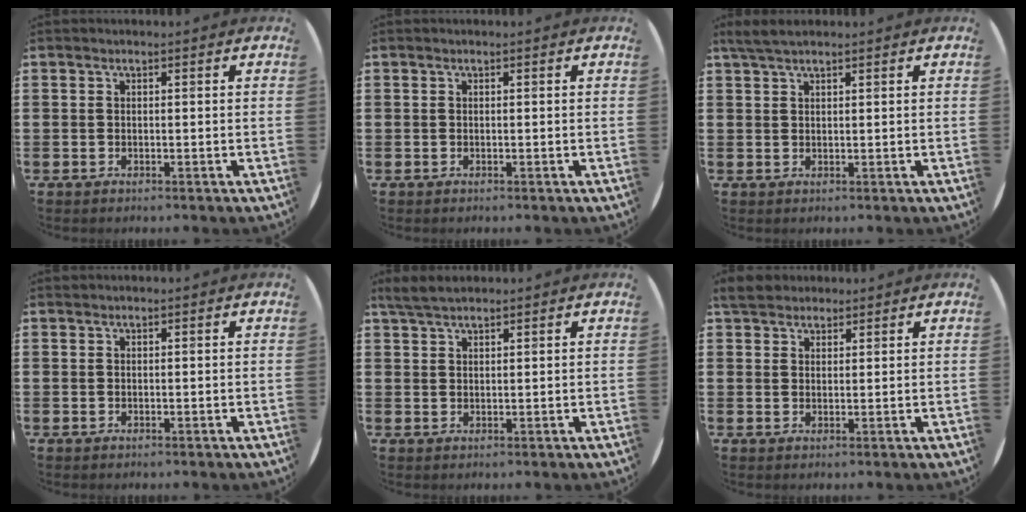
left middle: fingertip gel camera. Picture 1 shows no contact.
{"total": 0.0}
{"total": 2.4, "force": [1.9, 0.4, 1.3], "torque": [-0.028, 0.005, 0.035]}
{"total": 0.0}
{"total": 3.1, "force": [2.7, 0.7, 1.4], "torque": [-0.032, 0.004, 0.051]}
{"total": 3.5, "force": [3.2, 1.3, 0.7], "torque": [-0.014, 0.000, 0.060]}